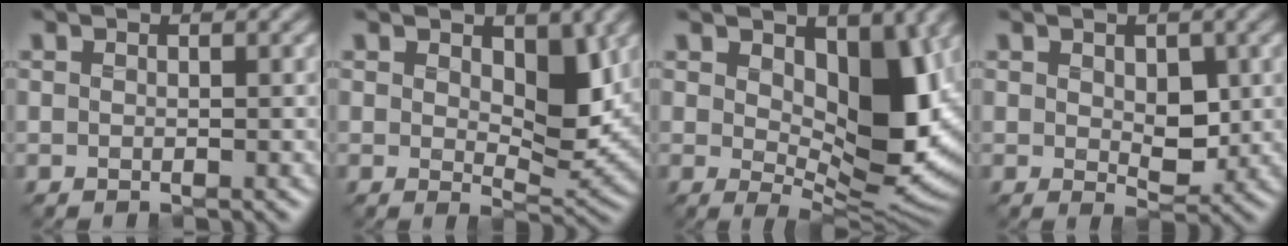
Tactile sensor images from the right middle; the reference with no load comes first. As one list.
[{"total": 4.8, "force": [1.4, 2.5, 3.8], "torque": [-0.059, -0.015, 0.020]}, {"total": 9.9, "force": [1.9, 4.9, 8.4], "torque": [-0.134, -0.015, 0.031]}, {"total": 3.2, "force": [0.3, 2.0, 2.5], "torque": [-0.043, -0.009, 0.004]}]